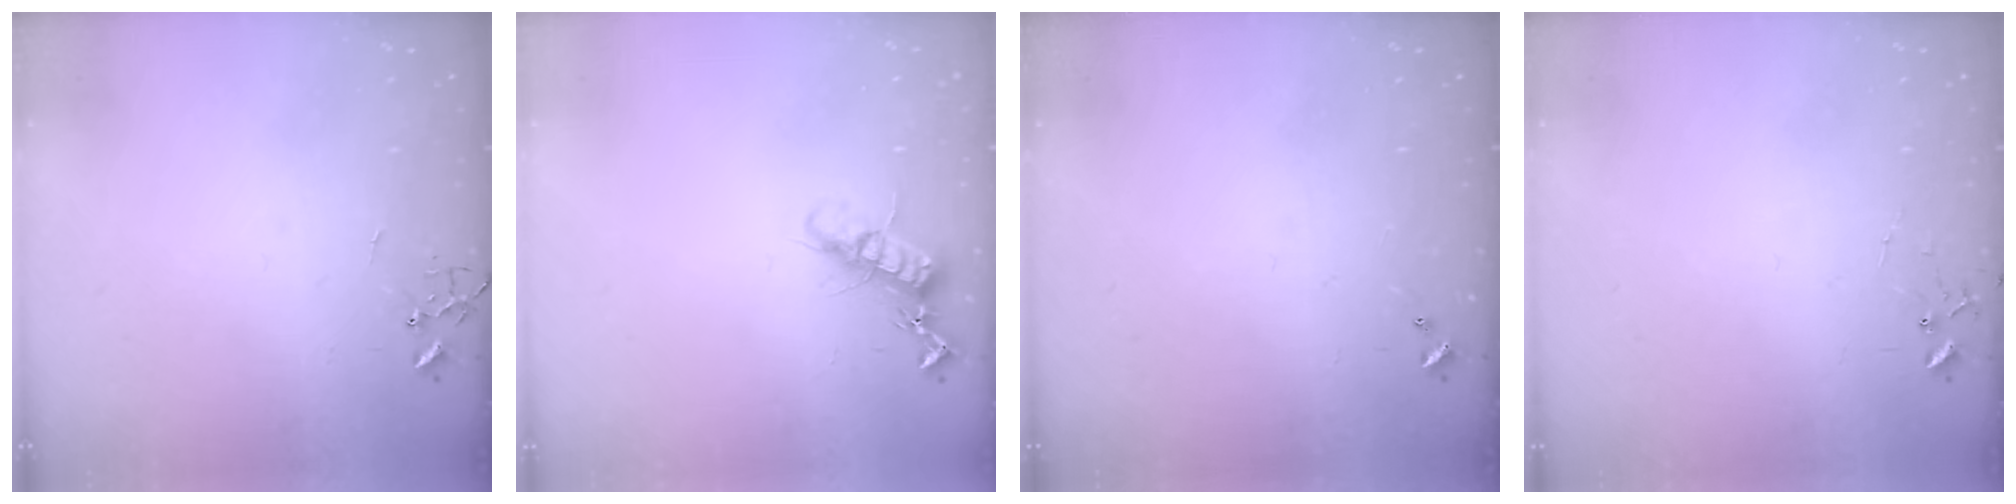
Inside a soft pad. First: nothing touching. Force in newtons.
{"total": 12.5, "press": 12.5, "slide": 0.6}
{"total": 0.0}
{"total": 6.9, "press": 6.9, "slide": 0.4}